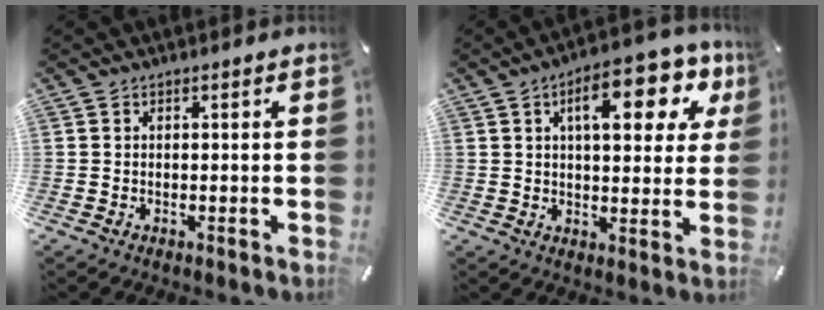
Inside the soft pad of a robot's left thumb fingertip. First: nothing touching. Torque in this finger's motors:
{"motor_torque": [1.89, 1.78, 1.41, -1.23, 0.40]}